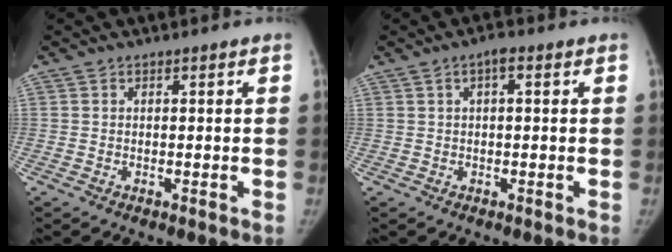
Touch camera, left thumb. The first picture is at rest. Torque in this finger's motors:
{"motor_torque": [-0.37, 0.18, -0.22, 0.39, 0.00]}